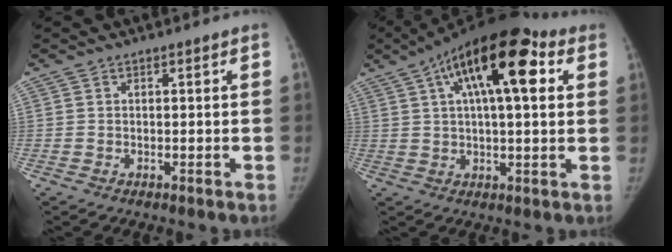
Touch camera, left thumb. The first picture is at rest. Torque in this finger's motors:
{"motor_torque": [1.71, 2.29, 1.47, -1.30, 0.13]}